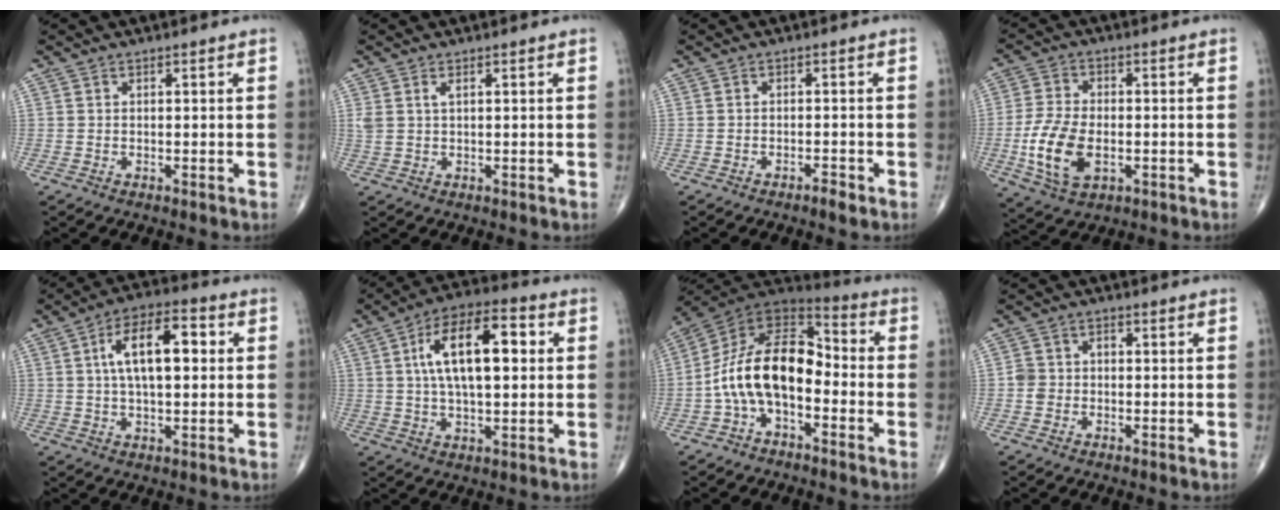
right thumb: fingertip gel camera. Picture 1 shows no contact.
{"total": 2.1, "force": [0.9, 0.9, 1.7], "torque": [-0.043, 0.008, 0.024]}
{"total": 1.7, "force": [-1.3, 0.3, 1.0], "torque": [-0.018, 0.005, -0.025]}
{"total": 11.3, "force": [-2.7, 6.4, 8.9], "torque": [-0.178, 0.000, -0.046]}
{"total": 13.1, "force": [2.3, 6.1, 11.3], "torque": [-0.181, 0.019, 0.032]}
{"total": 16.2, "force": [3.0, 7.3, 14.1], "torque": [-0.230, 0.019, 0.044]}
{"total": 15.9, "force": [-3.3, 9.0, 12.7], "torque": [-0.211, 0.066, -0.071]}
{"total": 3.2, "force": [-0.6, 2.8, 1.3], "torque": [-0.016, 0.017, -0.015]}